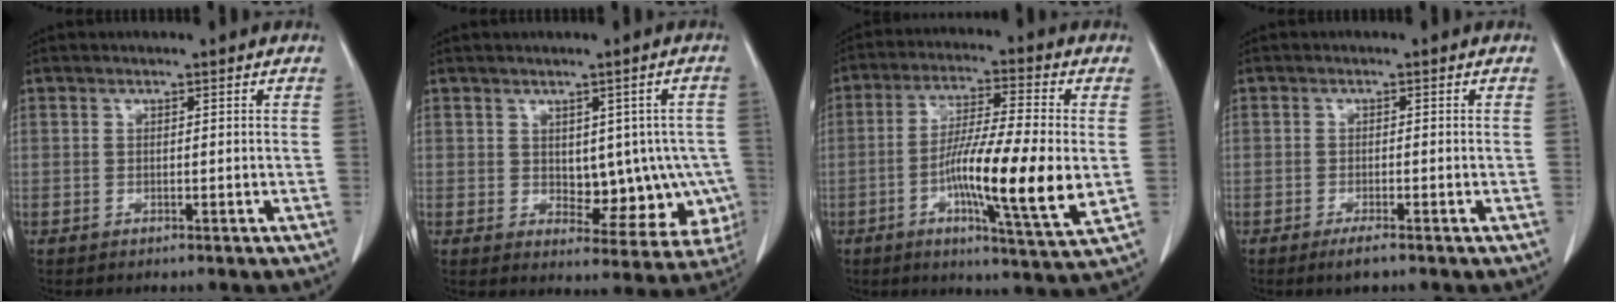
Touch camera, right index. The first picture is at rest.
{"total": 9.8, "force": [-0.4, 5.9, 7.8], "torque": [-0.072, 0.014, 0.014]}
{"total": 15.1, "force": [-2.2, 0.7, 14.9], "torque": [-0.257, -0.013, -0.046]}
{"total": 2.1, "force": [-1.4, 0.2, 1.5], "torque": [-0.027, -0.003, -0.025]}